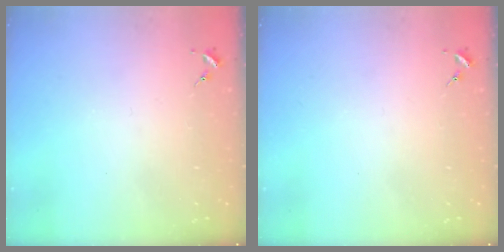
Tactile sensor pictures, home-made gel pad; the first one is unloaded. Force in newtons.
{"total": 0.0}